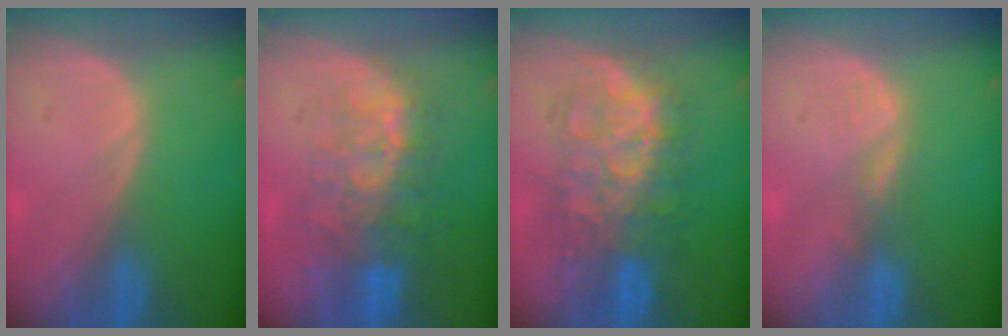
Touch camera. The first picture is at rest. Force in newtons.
{"total": 10.0, "press": 8.4, "slide": 5.3}
{"total": 9.4, "press": 9.3, "slide": 0.6}
{"total": 1.6, "press": 1.6, "slide": 0.2}